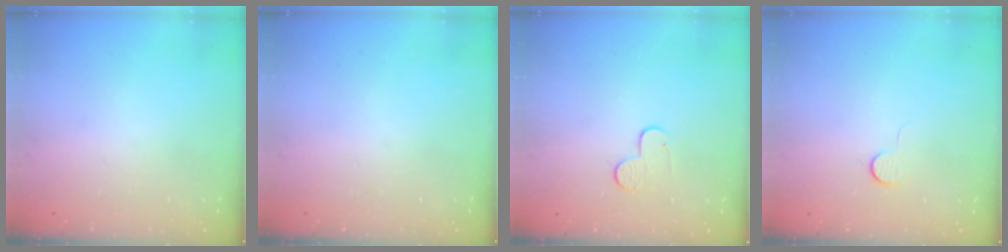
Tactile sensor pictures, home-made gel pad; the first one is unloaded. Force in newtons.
{"total": 0.0}
{"total": 7.1, "press": 7.1, "slide": 0.6}
{"total": 5.0, "press": 5.0, "slide": 0.5}